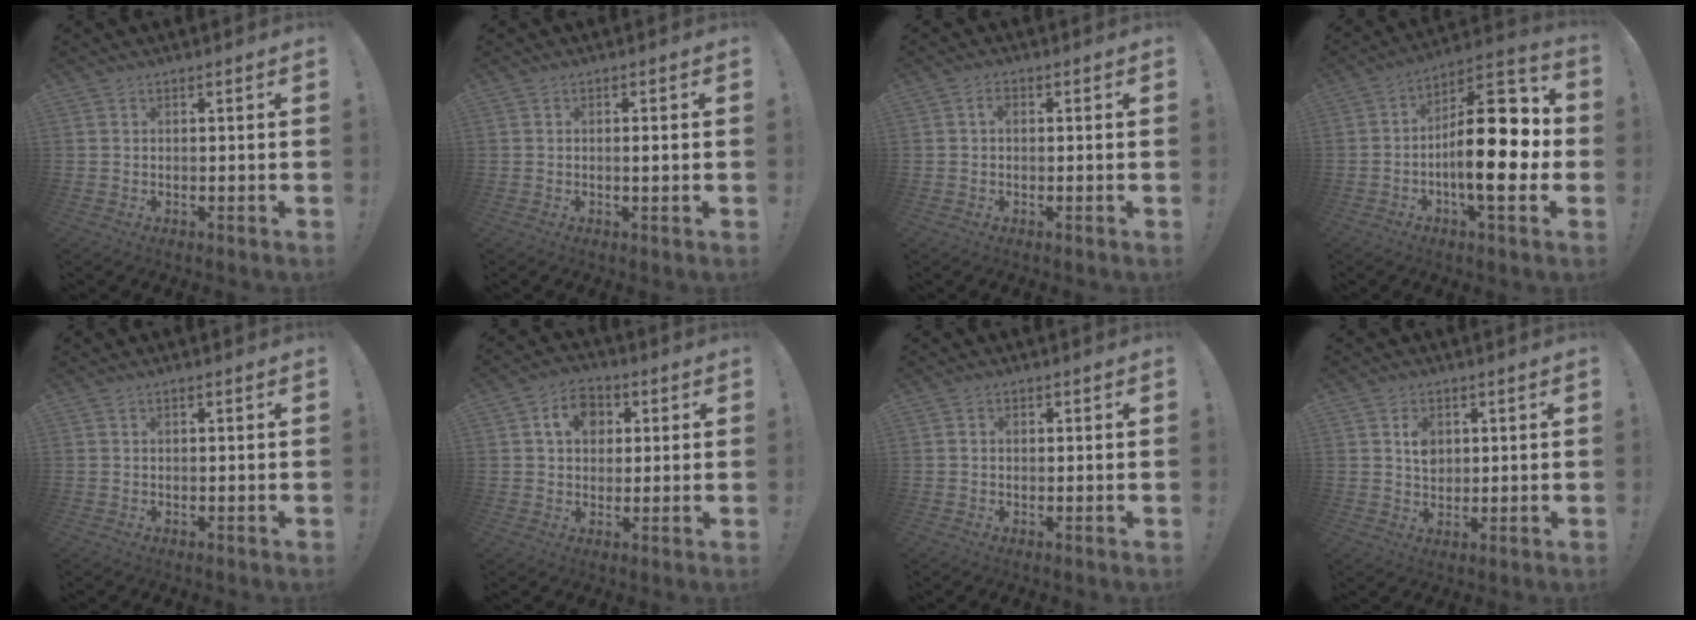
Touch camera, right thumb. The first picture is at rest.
{"total": 1.2, "force": [-0.1, 0.1, 1.2], "torque": [-0.006, -0.007, -0.007]}
{"total": 1.7, "force": [-0.1, 1.2, 1.2], "torque": [-0.025, 0.007, -0.003]}
{"total": 21.4, "force": [-2.3, 8.7, 19.5], "torque": [-0.289, 0.011, -0.034]}
{"total": 0.0}
{"total": 9.1, "force": [2.8, 7.2, 4.9], "torque": [-0.079, 0.008, 0.052]}
{"total": 0.8, "force": [0.1, 0.7, 0.4], "torque": [0.000, -0.001, 0.001]}
{"total": 4.8, "force": [1.3, 4.0, 2.2], "torque": [-0.029, -0.001, 0.021]}